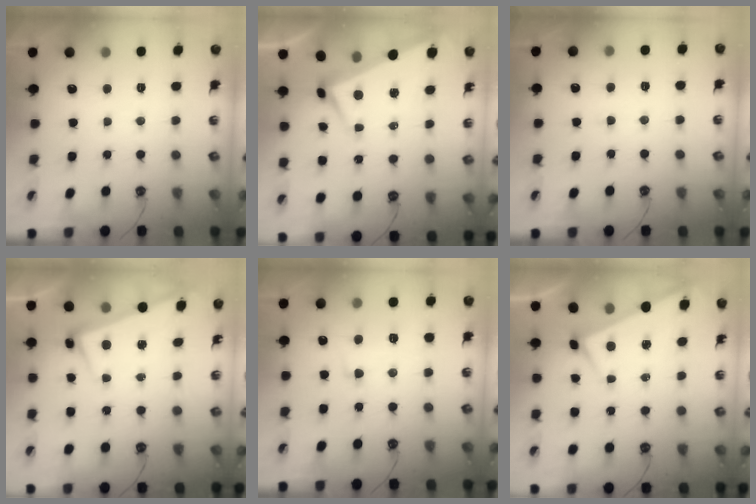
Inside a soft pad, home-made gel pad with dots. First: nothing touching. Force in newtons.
{"total": 1.6, "press": 1.2, "slide": 0.9}
{"total": 1.5, "press": 1.5, "slide": 0.3}
{"total": 2.6, "press": 2.5, "slide": 0.6}
{"total": 3.0, "press": 2.7, "slide": 1.3}
{"total": 2.8, "press": 2.8, "slide": 0.4}